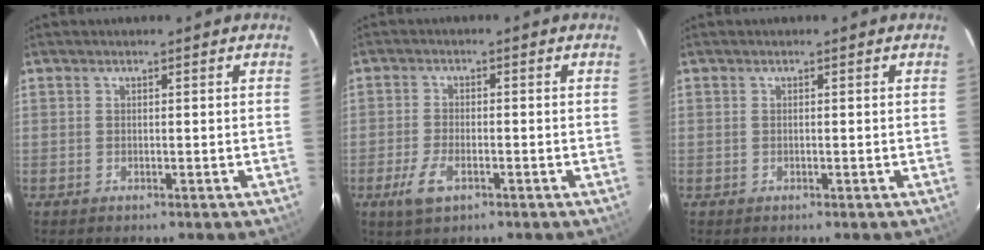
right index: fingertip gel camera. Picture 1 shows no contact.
{"total": 5.2, "force": [-2.7, 2.3, 3.8], "torque": [-0.095, -0.007, -0.050]}
{"total": 0.0}